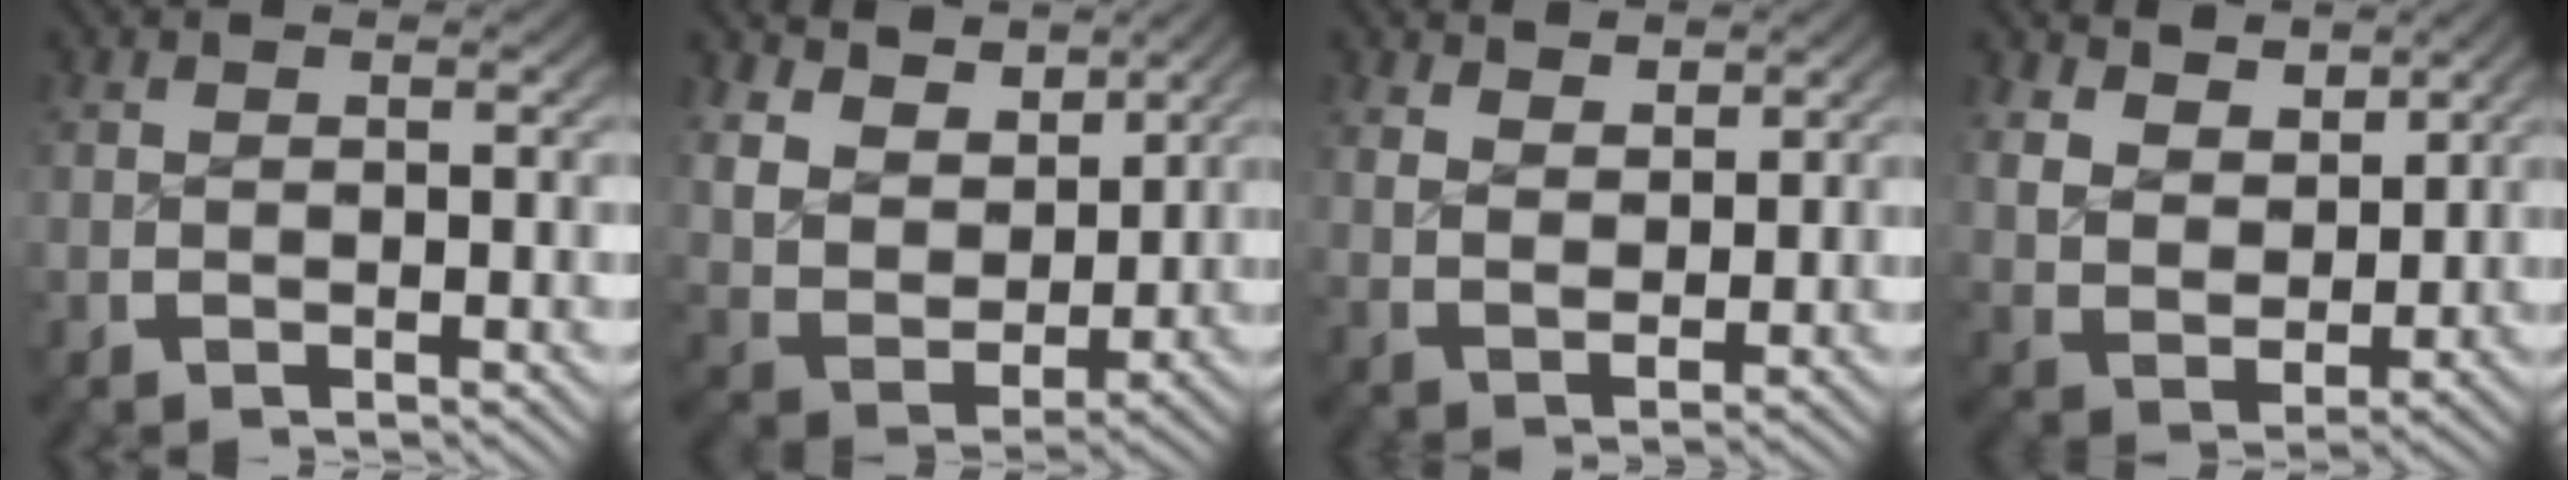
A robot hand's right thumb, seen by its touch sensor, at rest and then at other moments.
{"total": 10.3, "force": [2.8, 7.5, 6.4], "torque": [-0.151, -0.032, 0.055]}
{"total": 3.3, "force": [2.5, 1.4, 1.7], "torque": [-0.022, -0.008, 0.056]}
{"total": 7.2, "force": [2.6, 5.0, 4.4], "torque": [-0.099, -0.030, 0.057]}